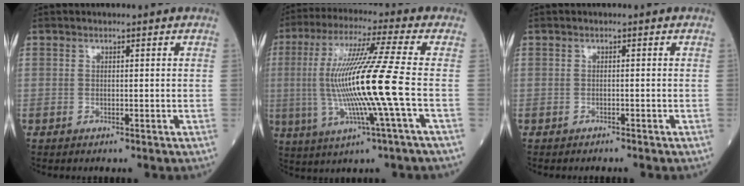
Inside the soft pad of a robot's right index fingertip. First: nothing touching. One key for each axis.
{"total": 15.1, "fx": -1.6, "fy": -1.7, "fz": 14.9, "tx": -0.302, "ty": -0.002, "tz": -0.035}
{"total": 1.7, "fx": -1.5, "fy": -0.1, "fz": 0.6, "tx": -0.009, "ty": 0.002, "tz": -0.019}